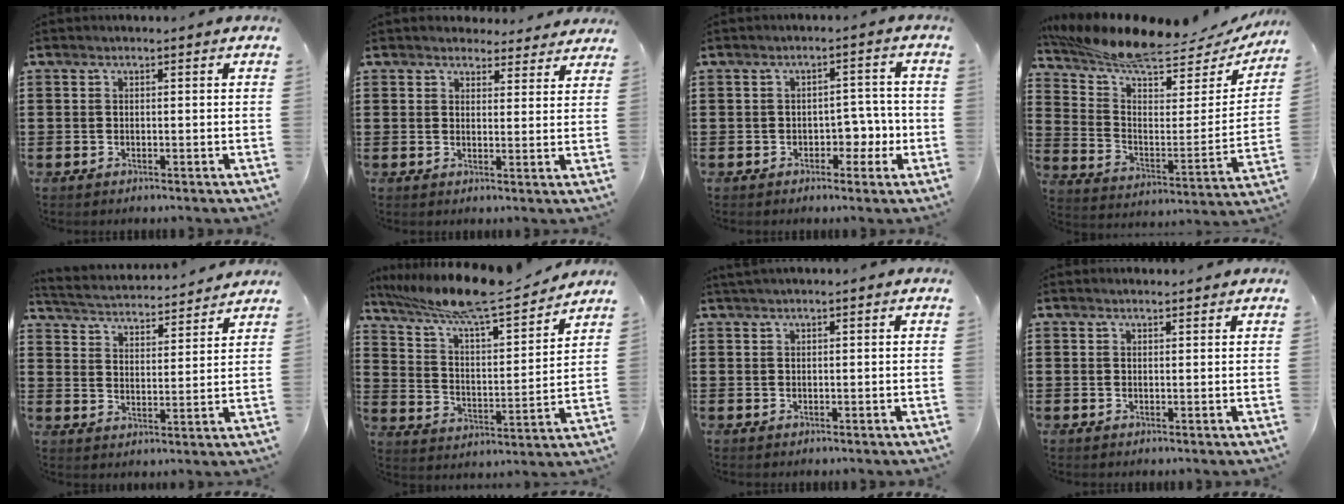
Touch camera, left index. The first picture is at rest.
{"total": 3.5, "force": [3.4, 1.1, 0.2], "torque": [-0.007, -0.012, 0.062]}
{"total": 3.9, "force": [-1.4, 2.7, 2.5], "torque": [-0.036, 0.000, -0.034]}
{"total": 10.2, "force": [9.1, 1.0, 4.5], "torque": [-0.119, -0.070, 0.155]}
{"total": 3.3, "force": [3.3, -0.1, 0.0], "torque": [-0.024, -0.030, 0.051]}
{"total": 10.3, "force": [8.8, 0.6, 5.3], "torque": [-0.135, -0.056, 0.148]}
{"total": 0.9, "force": [0.7, -0.1, 0.5], "torque": [-0.011, 0.001, 0.014]}
{"total": 1.0, "force": [1.0, 0.1, 0.1], "torque": [-0.003, 0.000, 0.020]}